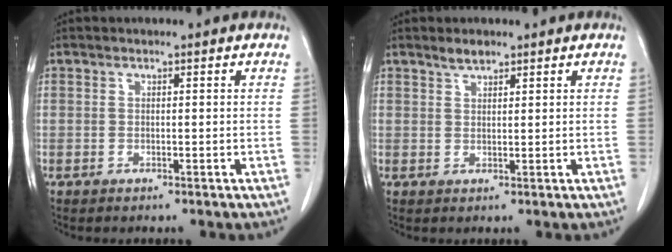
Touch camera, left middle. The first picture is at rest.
{"total": 1.7, "force": [1.5, 0.5, 0.7], "torque": [-0.014, 0.000, 0.028]}